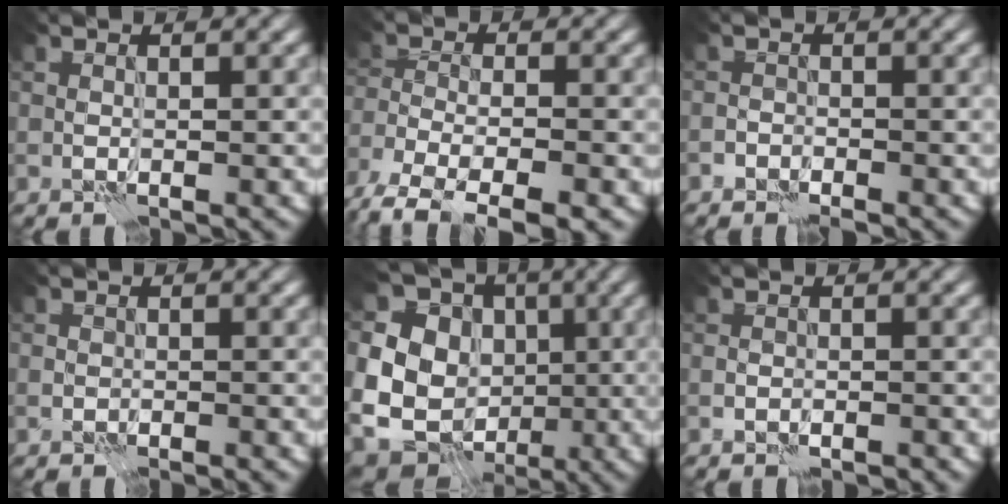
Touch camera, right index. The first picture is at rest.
{"total": 6.4, "force": [-4.4, 2.4, 3.9], "torque": [-0.072, -0.008, -0.081]}
{"total": 1.9, "force": [-1.9, 0.2, 0.0], "torque": [-0.006, 0.007, -0.031]}
{"total": 0.9, "force": [-0.9, 0.0, -0.2], "torque": [0.004, -0.001, -0.015]}
{"total": 13.9, "force": [0.0, 12.6, 5.9], "torque": [-0.143, 0.018, -0.010]}
{"total": 1.3, "force": [-1.3, 0.1, -0.1], "torque": [0.003, 0.004, -0.021]}